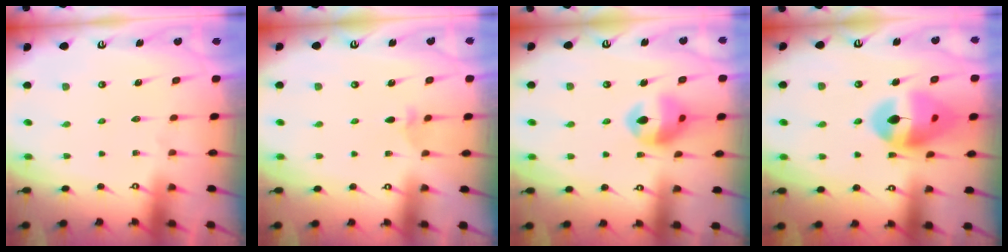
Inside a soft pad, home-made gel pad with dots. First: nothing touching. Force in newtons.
{"total": 2.5, "press": 2.5, "slide": 0.6}
{"total": 12.7, "press": 12.6, "slide": 1.5}
{"total": 15.0, "press": 14.9, "slide": 2.0}